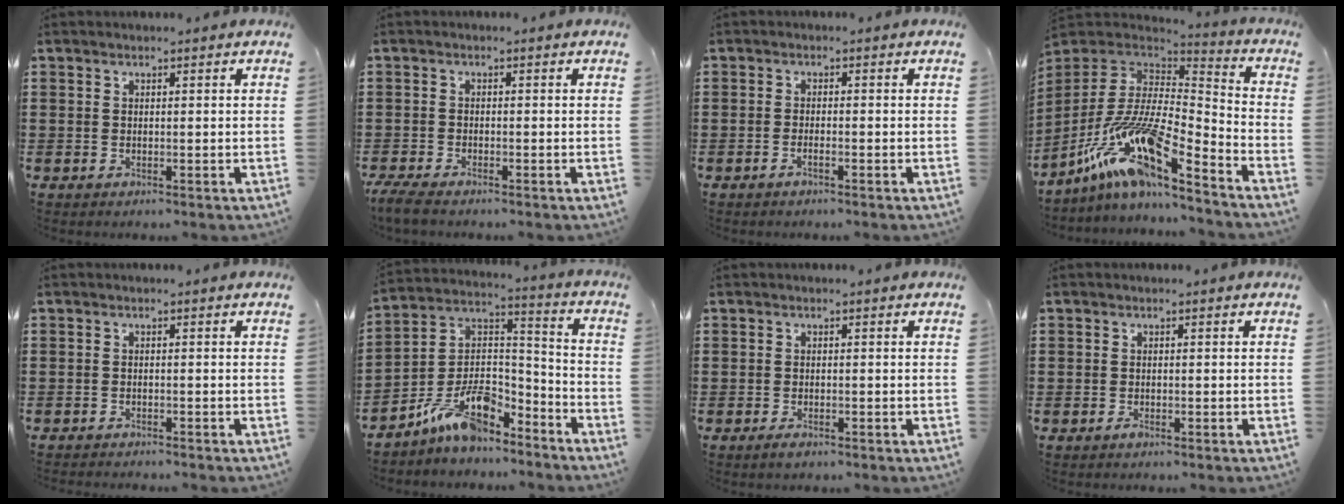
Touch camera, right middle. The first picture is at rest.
{"total": 2.3, "force": [-2.0, 0.2, 1.1], "torque": [-0.033, -0.003, -0.044]}
{"total": 1.1, "force": [-0.8, 0.2, 0.8], "torque": [-0.016, -0.003, -0.014]}
{"total": 13.7, "force": [-8.7, 2.9, 10.2], "torque": [-0.228, -0.009, -0.182]}
{"total": 1.0, "force": [-1.0, 0.0, 0.0], "torque": [-0.002, 0.001, -0.020]}
{"total": 10.6, "force": [-8.1, 4.3, 5.4], "torque": [-0.108, 0.018, -0.156]}
{"total": 0.9, "force": [-0.7, 0.3, 0.5], "torque": [-0.012, -0.004, -0.013]}
{"total": 0.8, "force": [-0.6, 0.5, 0.2], "torque": [-0.004, -0.001, -0.013]}